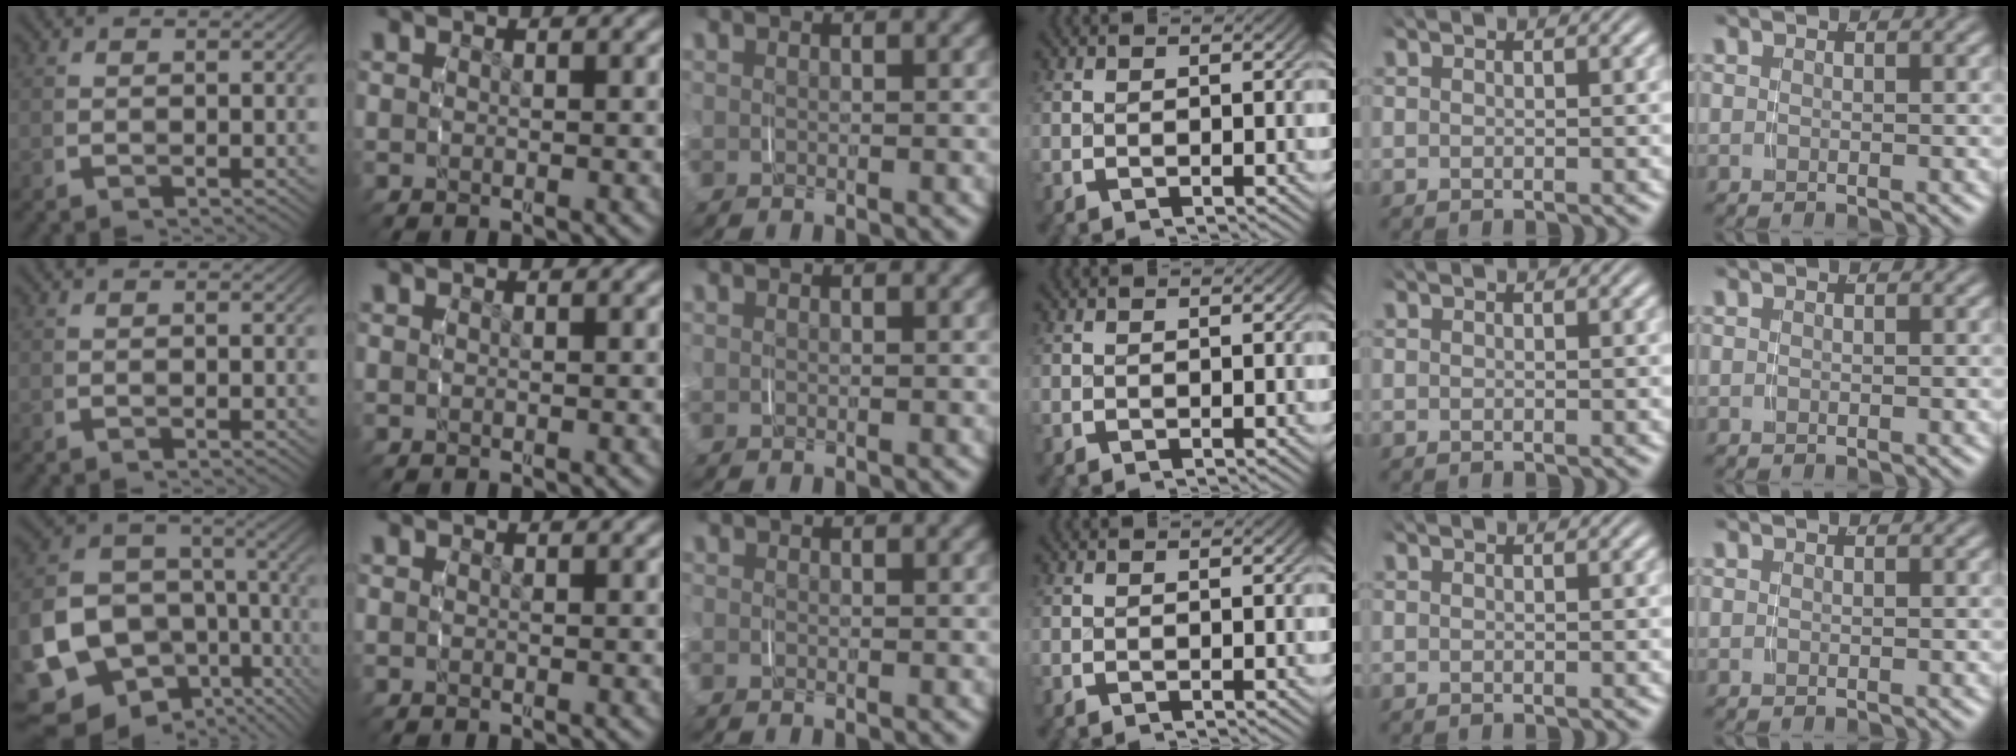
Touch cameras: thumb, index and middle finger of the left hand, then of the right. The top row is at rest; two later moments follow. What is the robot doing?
{"motion": "grasp_and_lifting", "object": "napkin"}